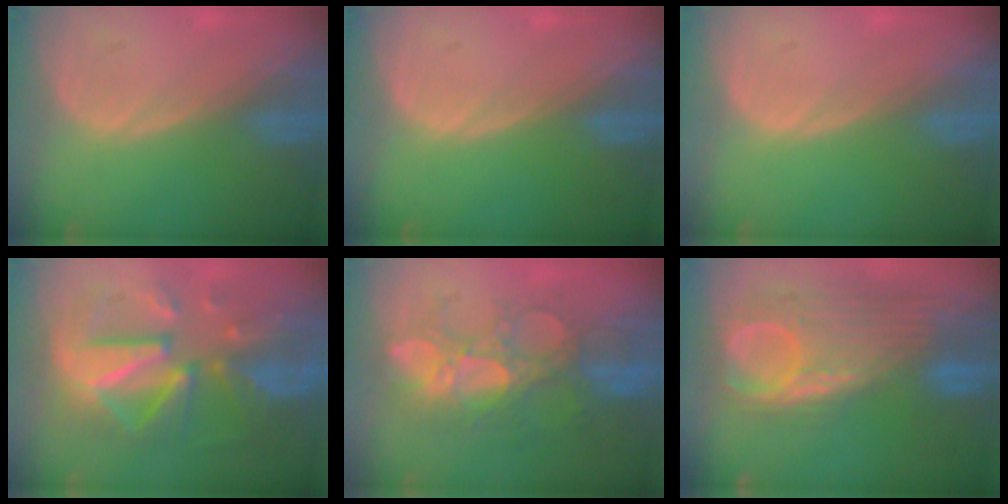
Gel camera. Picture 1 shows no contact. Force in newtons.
{"total": 0.0}
{"total": 0.0}
{"total": 12.2, "press": 12.1, "slide": 1.1}
{"total": 9.8, "press": 9.2, "slide": 3.4}
{"total": 11.4, "press": 10.5, "slide": 4.6}